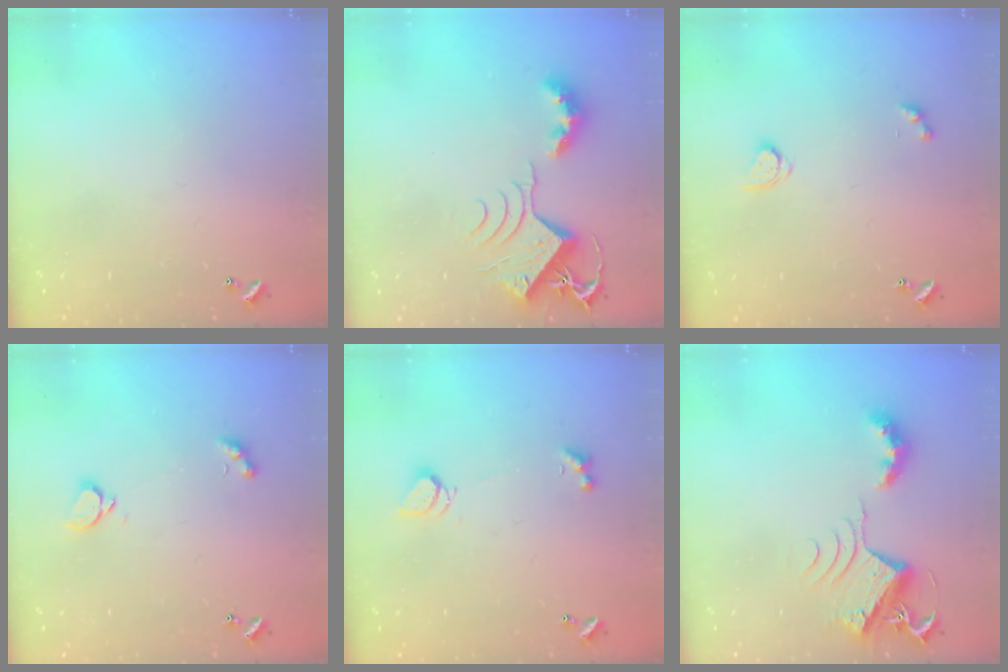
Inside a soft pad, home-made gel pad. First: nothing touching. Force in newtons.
{"total": 9.4, "press": 9.4, "slide": 1.1}
{"total": 2.8, "press": 2.8, "slide": 0.3}
{"total": 1.8, "press": 1.6, "slide": 0.8}
{"total": 2.5, "press": 2.5, "slide": 0.6}
{"total": 8.1, "press": 8.1, "slide": 0.1}